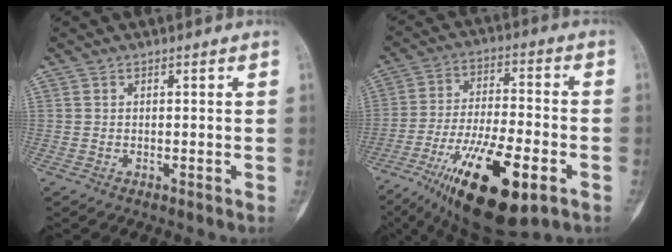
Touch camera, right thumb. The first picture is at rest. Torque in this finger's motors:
{"motor_torque": [1.05, 0.35, 1.81, -0.94, 0.50]}